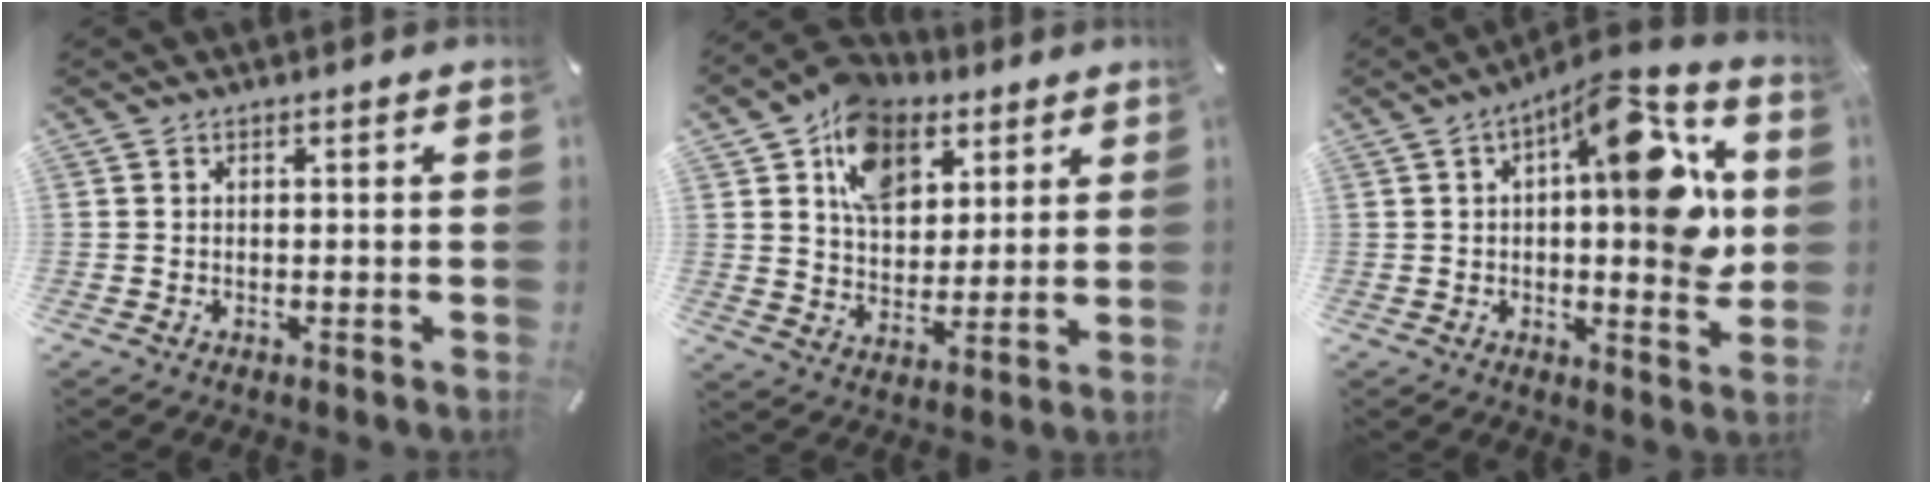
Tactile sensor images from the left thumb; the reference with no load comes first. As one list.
[{"total": 13.0, "force": [7.0, 9.3, 5.7], "torque": [-0.106, -0.033, 0.131]}, {"total": 18.1, "force": [4.9, 7.0, 16.0], "torque": [-0.206, -0.026, 0.074]}]